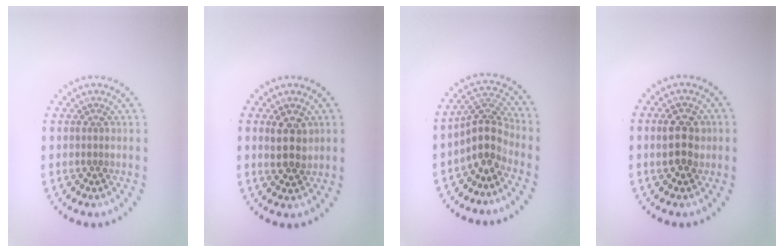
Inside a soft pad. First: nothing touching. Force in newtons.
{"total": 2.7, "press": 2.6, "slide": 0.7}
{"total": 3.5, "press": 2.7, "slide": 2.3}
{"total": 2.9, "press": 2.8, "slide": 0.2}